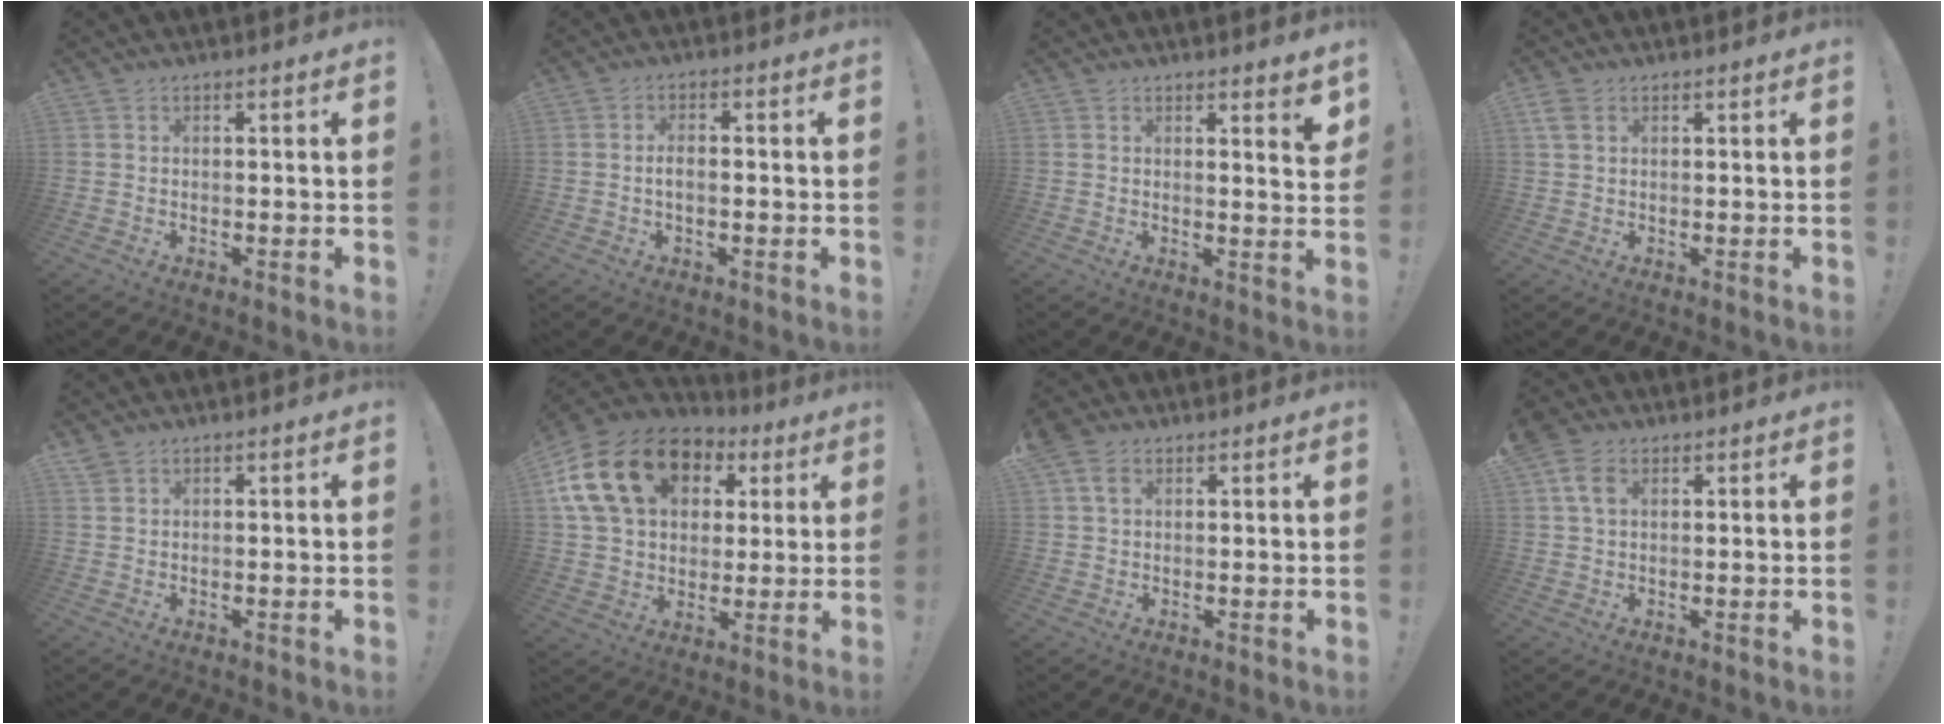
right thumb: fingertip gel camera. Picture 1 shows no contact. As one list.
[{"total": 2.8, "force": [-0.5, 1.2, 2.5], "torque": [-0.052, 0.001, -0.011]}, {"total": 3.3, "force": [2.3, 0.2, 2.3], "torque": [-0.014, -0.025, 0.034]}, {"total": 3.8, "force": [1.8, 2.5, 2.2], "torque": [-0.038, -0.002, 0.036]}, {"total": 2.0, "force": [1.6, 1.1, 0.4], "torque": [-0.007, -0.002, 0.031]}, {"total": 21.9, "force": [8.4, 15.6, 12.9], "torque": [-0.221, -0.013, 0.168]}, {"total": 4.9, "force": [2.5, 3.2, 2.7], "torque": [-0.043, -0.006, 0.048]}, {"total": 7.0, "force": [3.1, 4.5, 4.4], "torque": [-0.075, -0.002, 0.062]}]